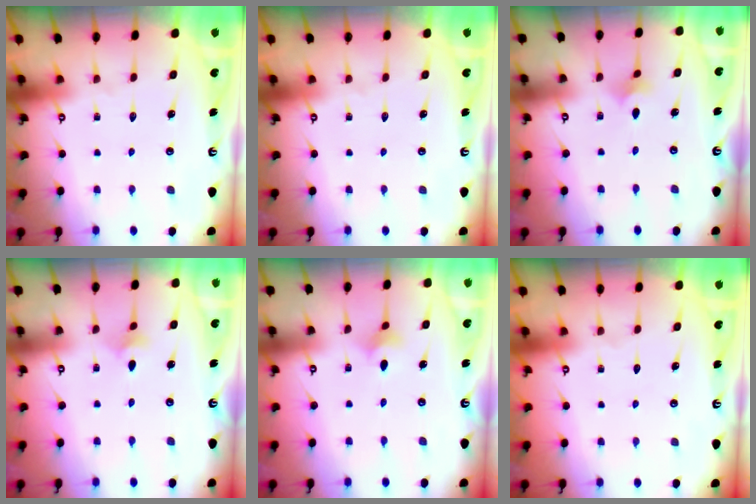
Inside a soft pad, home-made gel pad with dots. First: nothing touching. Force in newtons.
{"total": 0.0}
{"total": 1.6, "press": 1.5, "slide": 0.4}
{"total": 3.0, "press": 2.9, "slide": 0.7}
{"total": 4.4, "press": 4.3, "slide": 0.7}
{"total": 0.0}